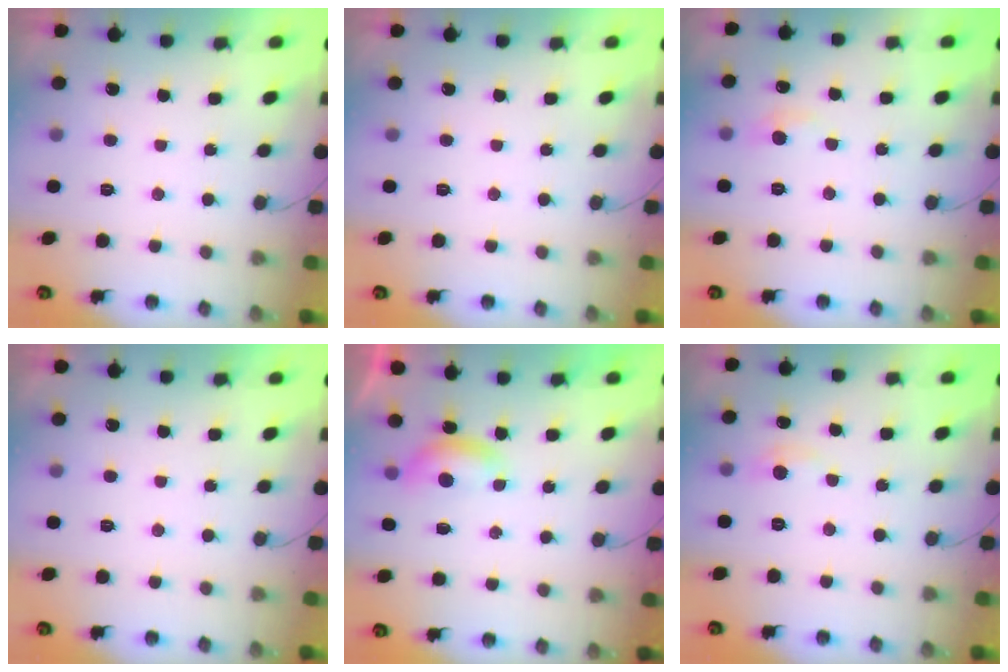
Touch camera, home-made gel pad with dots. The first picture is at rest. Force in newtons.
{"total": 0.0}
{"total": 5.5, "press": 5.4, "slide": 0.8}
{"total": 0.0}
{"total": 5.0, "press": 5.0, "slide": 0.6}
{"total": 5.0, "press": 5.0, "slide": 0.6}